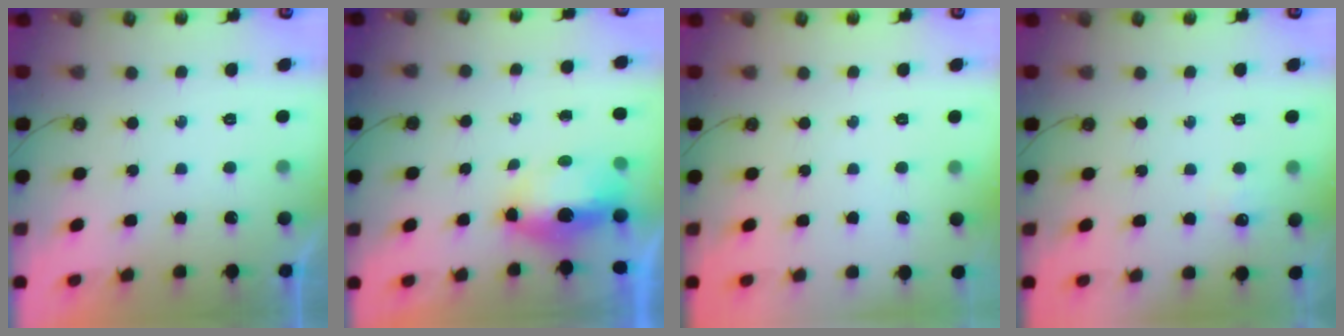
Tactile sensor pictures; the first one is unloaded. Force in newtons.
{"total": 6.7, "press": 6.7, "slide": 0.8}
{"total": 0.0}
{"total": 4.7, "press": 4.6, "slide": 0.6}